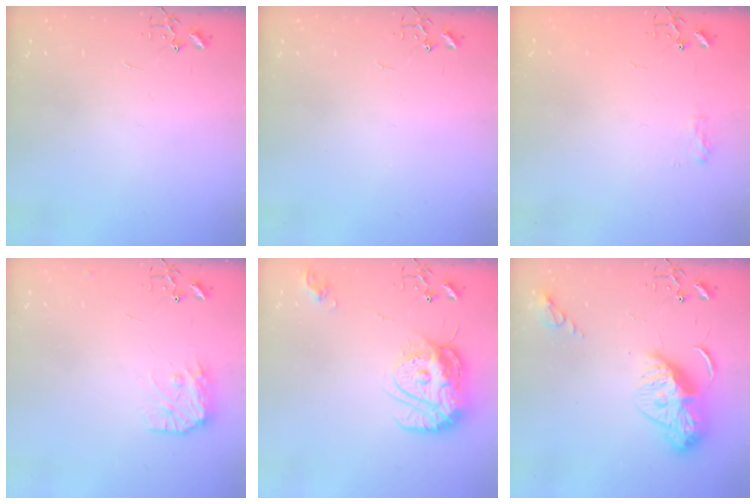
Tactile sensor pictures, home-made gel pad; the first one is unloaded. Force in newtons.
{"total": 0.0}
{"total": 6.4, "press": 6.4, "slide": 0.1}
{"total": 10.4, "press": 10.4, "slide": 0.6}
{"total": 15.4, "press": 15.3, "slide": 1.6}
{"total": 11.5, "press": 11.4, "slide": 1.1}